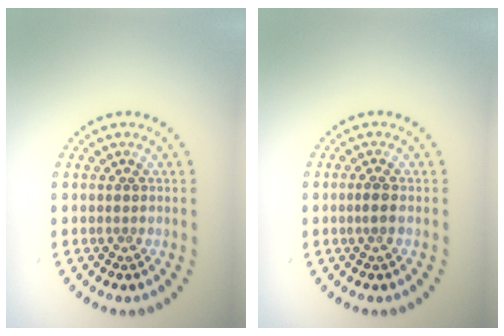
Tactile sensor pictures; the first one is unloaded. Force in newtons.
{"total": 1.1, "press": 0.9, "slide": 0.6}